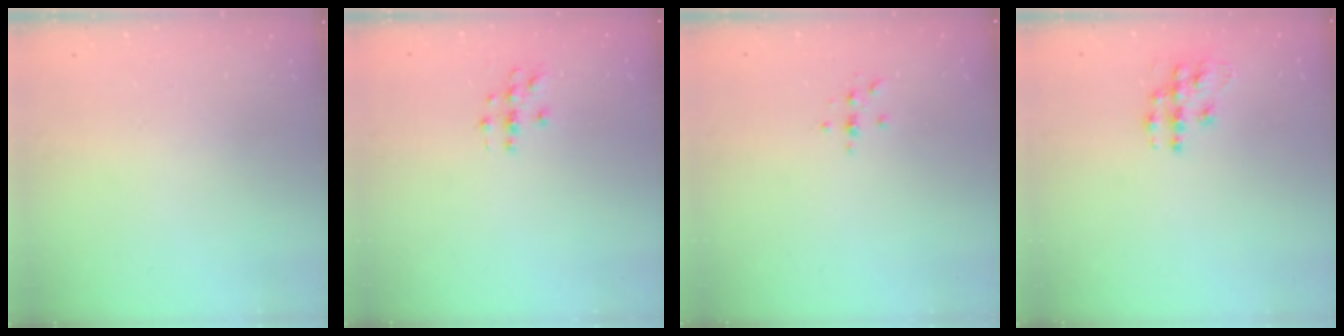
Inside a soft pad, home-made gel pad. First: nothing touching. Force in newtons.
{"total": 3.1, "press": 3.0, "slide": 0.3}
{"total": 2.3, "press": 2.3, "slide": 0.2}
{"total": 10.2, "press": 10.2, "slide": 0.5}